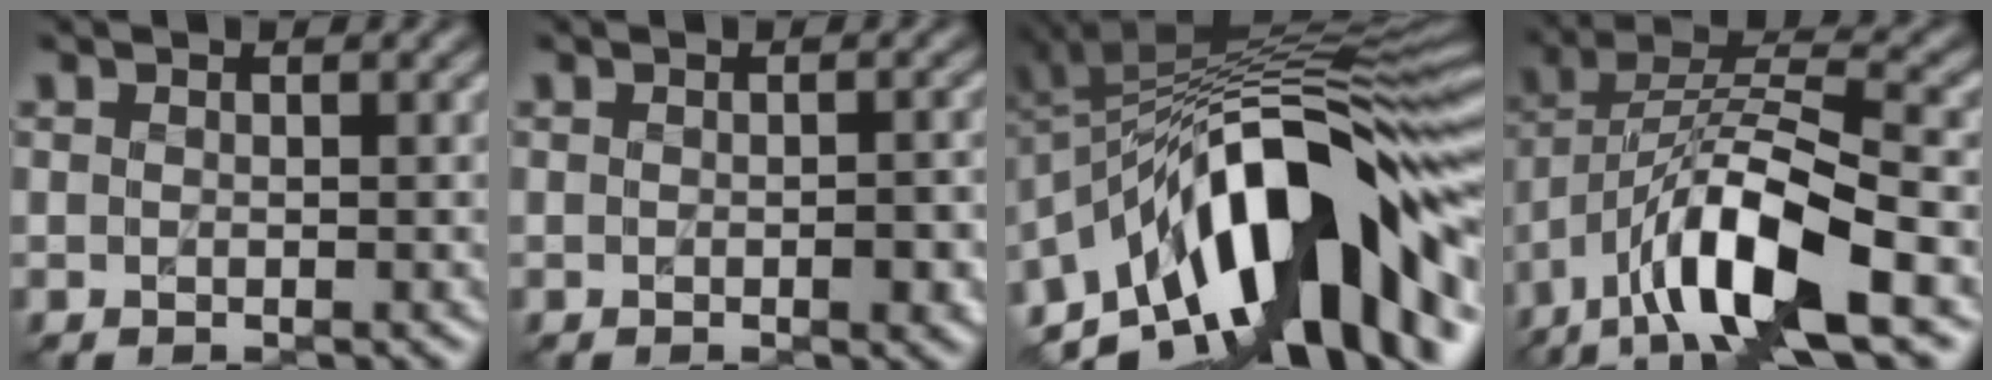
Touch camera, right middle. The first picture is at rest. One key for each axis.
{"total": 1.8, "fx": -0.4, "fy": 0.9, "fz": 1.6, "tx": -0.027, "ty": -0.005, "tz": -0.004}
{"total": 16.1, "fx": -5.7, "fy": 6.2, "fz": 13.7, "tx": -0.188, "ty": 0.035, "tz": -0.112}
{"total": 11.0, "fx": -5.7, "fy": 3.1, "fz": 8.9, "tx": -0.162, "ty": 0.011, "tz": -0.110}